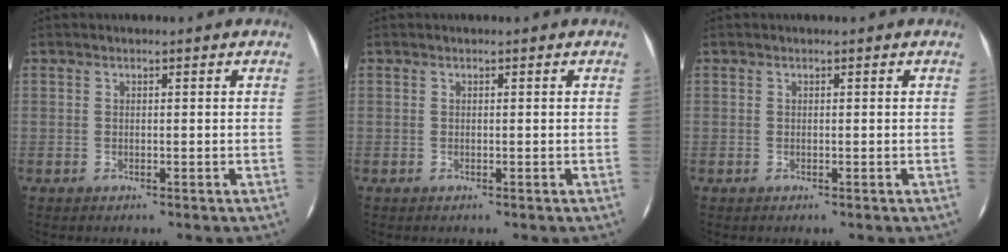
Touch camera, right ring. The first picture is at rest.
{"total": 0.0}
{"total": 0.0}